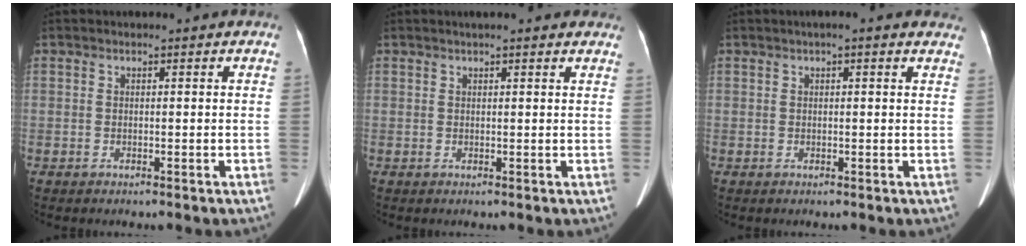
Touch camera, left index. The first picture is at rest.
{"total": 6.6, "force": [5.5, 1.3, 3.3], "torque": [-0.036, 0.021, 0.059]}
{"total": 4.6, "force": [3.4, 1.0, 2.9], "torque": [-0.027, 0.019, 0.028]}